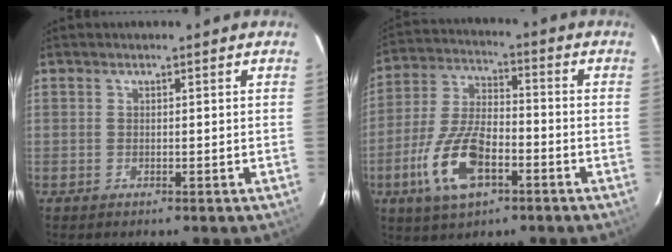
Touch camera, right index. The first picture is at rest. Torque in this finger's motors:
{"motor_torque": [1.63, -0.51, 0.99, 0.21]}